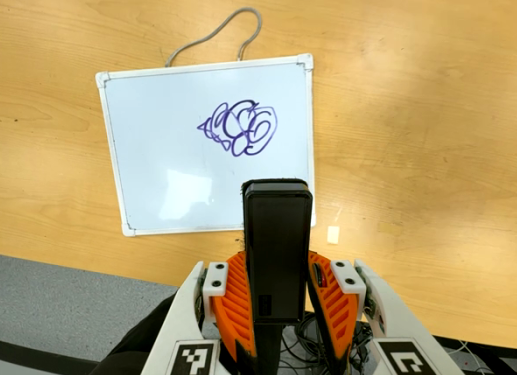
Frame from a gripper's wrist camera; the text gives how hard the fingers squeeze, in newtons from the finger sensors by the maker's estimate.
{"total": 5.3, "left": 3.8, "right": 6.9}